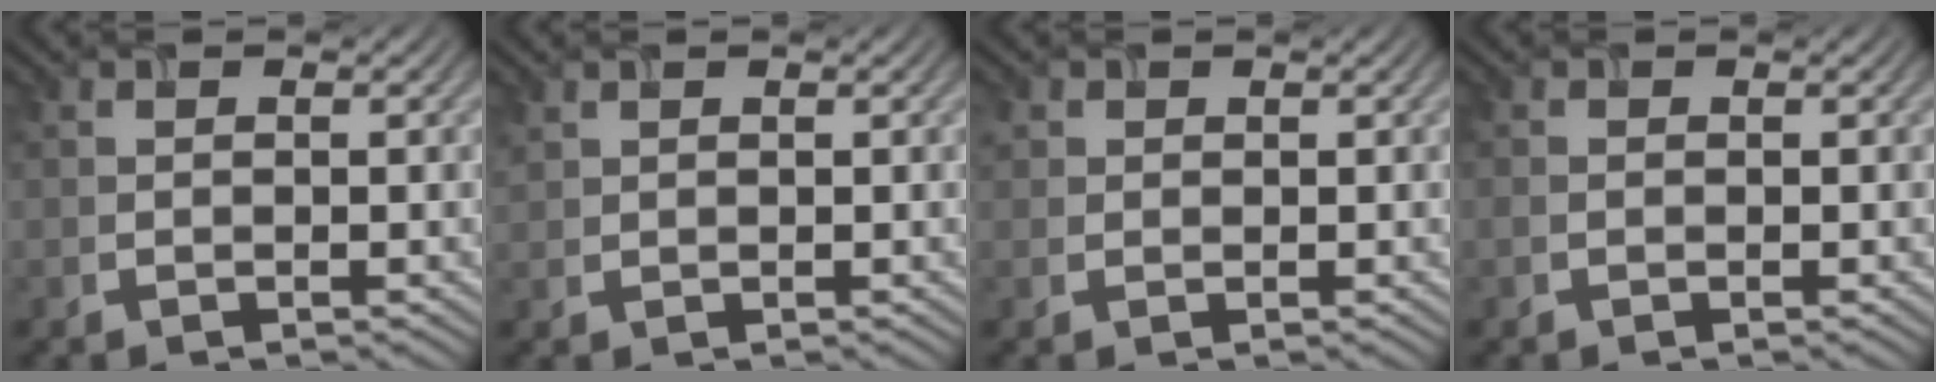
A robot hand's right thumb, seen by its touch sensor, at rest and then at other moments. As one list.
[{"total": 1.1, "force": [0.9, 0.5, 0.3], "torque": [-0.015, 0.004, 0.025]}, {"total": 1.0, "force": [0.6, 0.8, 0.1], "torque": [-0.002, 0.003, 0.013]}, {"total": 0.6, "force": [-0.1, 0.5, 0.4], "torque": [-0.010, -0.001, -0.002]}]